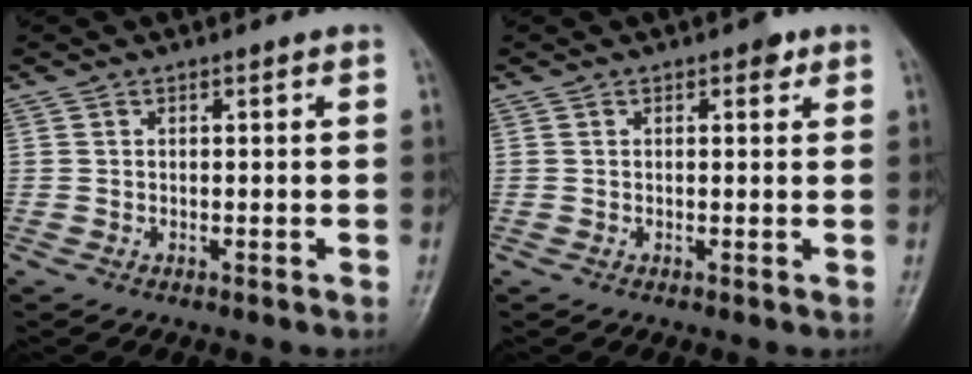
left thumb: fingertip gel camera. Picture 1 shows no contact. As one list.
[{"total": 1.7, "force": [0.9, 1.0, 1.0], "torque": [-0.003, -0.001, 0.009]}]